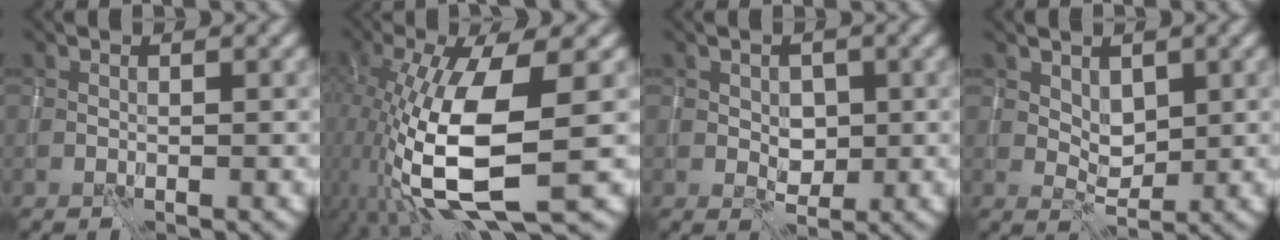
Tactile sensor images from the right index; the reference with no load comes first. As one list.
[{"total": 12.6, "force": [-1.8, 4.6, 11.6], "torque": [-0.235, -0.023, -0.032]}, {"total": 1.9, "force": [0.2, 1.5, 1.3], "torque": [-0.020, -0.003, 0.005]}, {"total": 2.1, "force": [1.1, 1.3, 1.2], "torque": [-0.019, -0.007, 0.023]}]